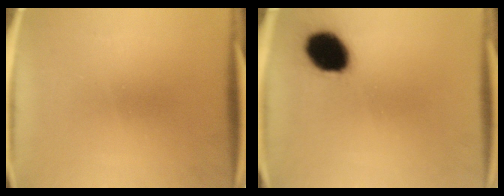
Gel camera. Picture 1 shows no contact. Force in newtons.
{"total": 13.3}